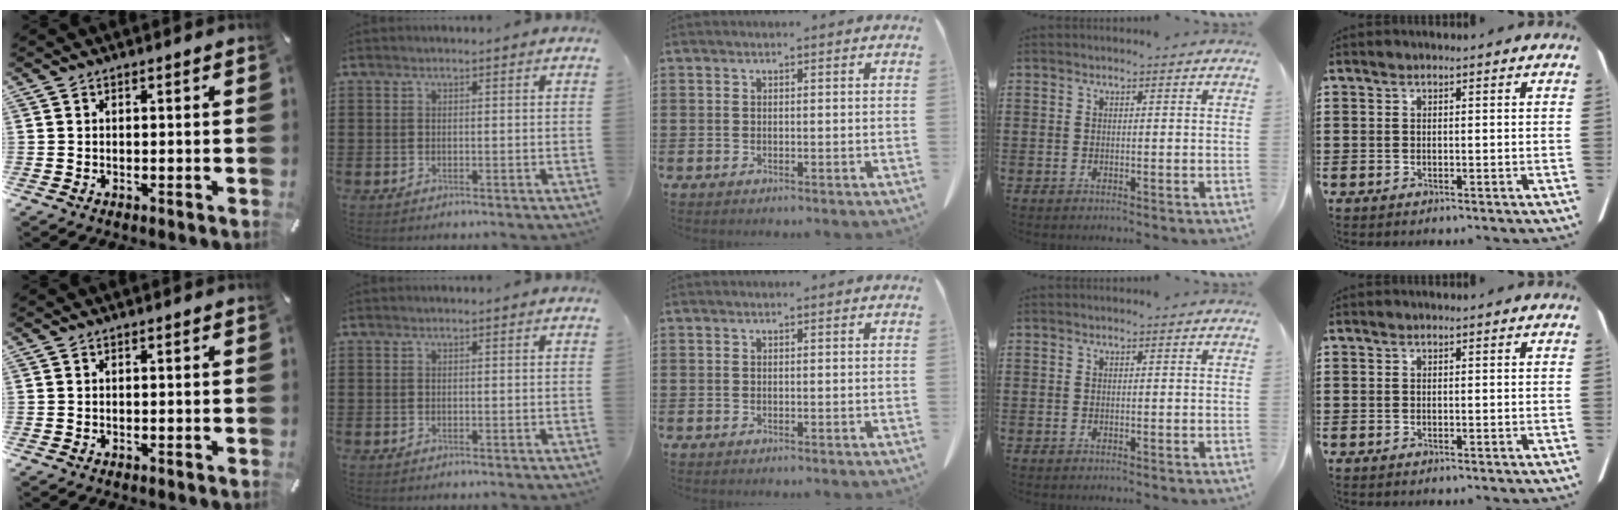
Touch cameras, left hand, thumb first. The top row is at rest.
{}